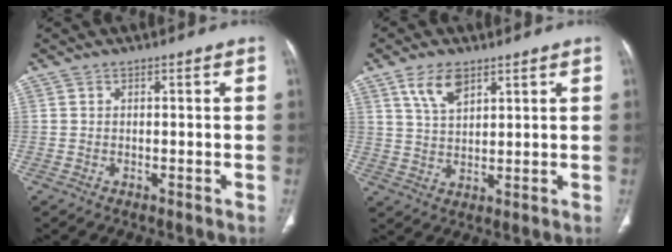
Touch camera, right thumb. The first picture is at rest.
{"total": 6.4, "force": [3.9, 3.1, 4.0], "torque": [-0.065, -0.019, 0.076]}